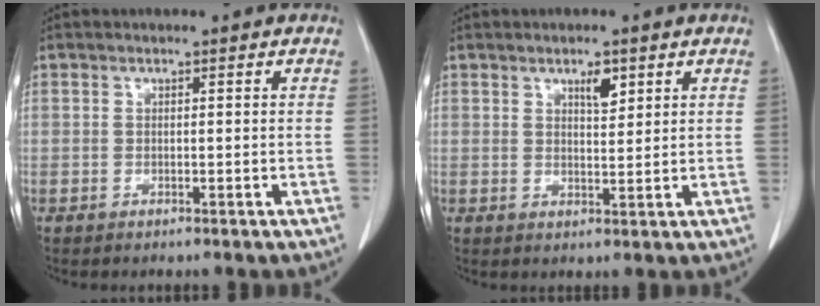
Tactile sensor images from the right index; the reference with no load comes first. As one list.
[{"total": 3.1, "force": [1.8, 1.1, 2.3], "torque": [-0.036, -0.003, 0.031]}]